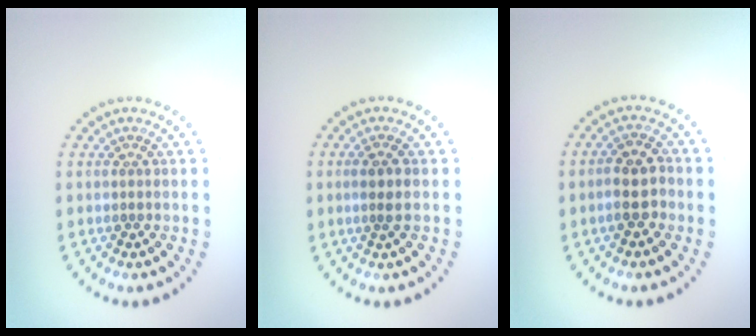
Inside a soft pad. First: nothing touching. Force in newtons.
{"total": 1.5, "press": 1.4, "slide": 0.6}
{"total": 3.0, "press": 2.8, "slide": 0.9}